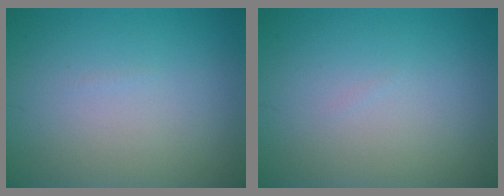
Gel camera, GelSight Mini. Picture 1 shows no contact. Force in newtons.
{"total": 0.0}